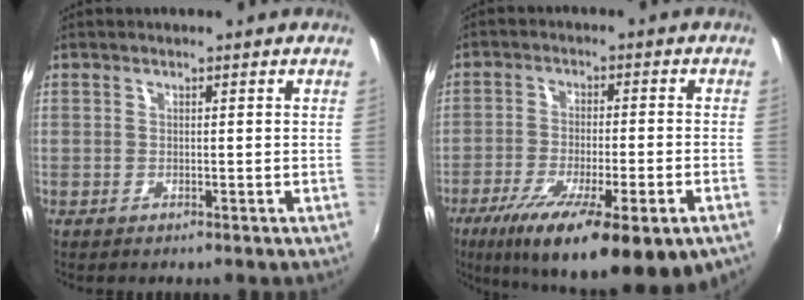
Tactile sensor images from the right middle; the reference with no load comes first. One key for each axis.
{"total": 19.7, "fx": -11.4, "fy": 4.1, "fz": 15.5, "tx": -0.271, "ty": -0.056, "tz": -0.176}